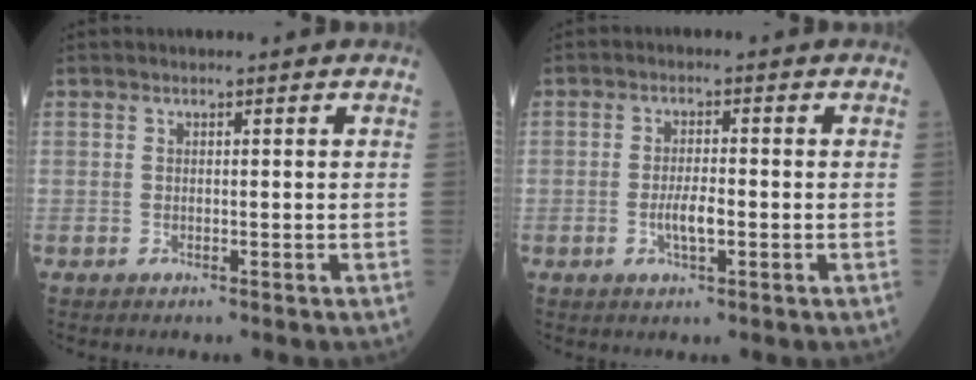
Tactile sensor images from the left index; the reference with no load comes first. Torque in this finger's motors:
{"motor_torque": [0.85, -0.06, 0.14, 0.06]}